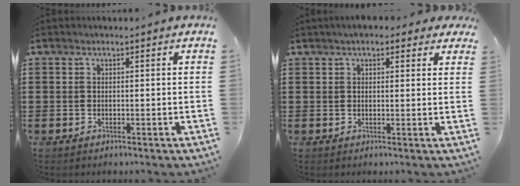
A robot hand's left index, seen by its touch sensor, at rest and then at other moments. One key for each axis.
{"total": 2.8, "fx": 2.1, "fy": 1.2, "fz": 1.3, "tx": -0.033, "ty": 0.006, "tz": 0.037}